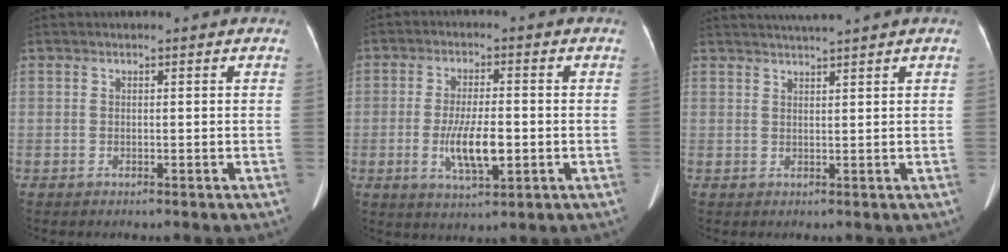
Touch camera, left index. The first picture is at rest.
{"total": 7.8, "force": [-1.7, 2.1, 7.3], "torque": [-0.140, -0.007, -0.027]}
{"total": 3.7, "force": [3.3, -1.1, 1.3], "torque": [-0.016, 0.015, 0.056]}